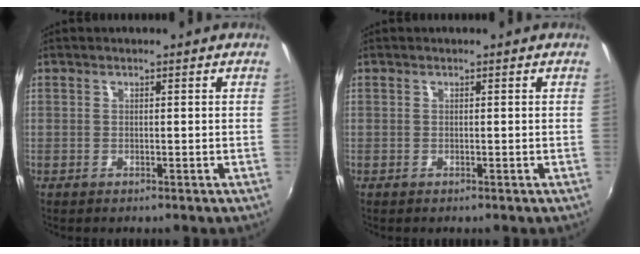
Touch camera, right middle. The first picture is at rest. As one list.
[{"total": 0.0}]